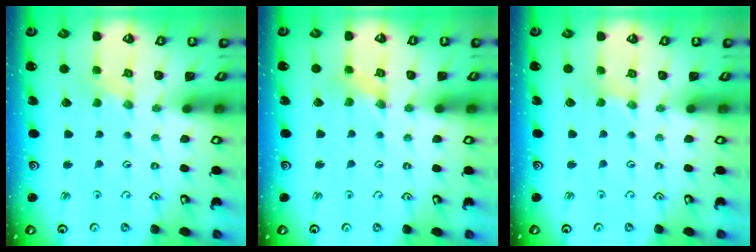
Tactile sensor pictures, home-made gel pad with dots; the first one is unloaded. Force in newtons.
{"total": 0.0}
{"total": 0.0}